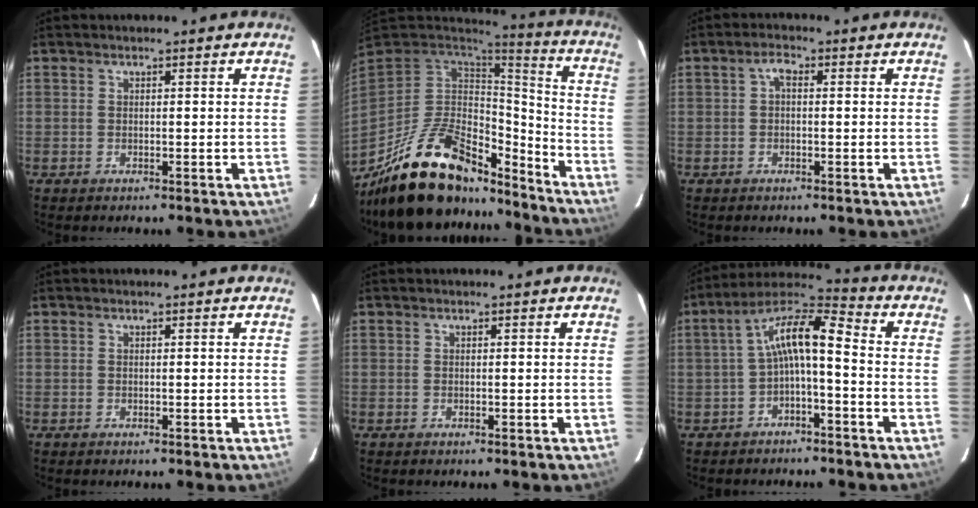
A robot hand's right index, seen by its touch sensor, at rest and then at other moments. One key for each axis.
{"total": 24.5, "fx": -18.3, "fy": 10.1, "fz": 12.8, "tx": -0.249, "ty": 0.006, "tz": -0.283}
{"total": 1.7, "fx": 0.0, "fy": 0.9, "fz": 1.4, "tx": -0.030, "ty": 0.010, "tz": -0.002}
{"total": 0.0}
{"total": 0.0}
{"total": 9.4, "fx": -1.8, "fy": 2.5, "fz": 8.9, "tx": -0.186, "ty": 0.025, "tz": -0.036}